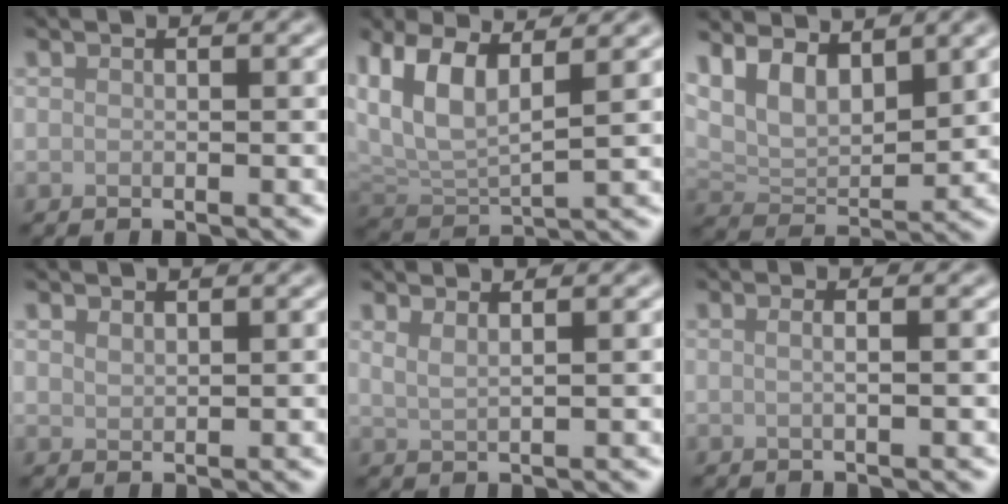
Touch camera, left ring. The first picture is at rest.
{"total": 6.3, "force": [3.0, 2.9, 4.7], "torque": [-0.101, 0.002, 0.055]}
{"total": 6.2, "force": [3.7, 3.3, 3.9], "torque": [-0.076, -0.003, 0.065]}
{"total": 1.0, "force": [0.8, 0.4, 0.3], "torque": [-0.010, 0.000, 0.019]}
{"total": 2.1, "force": [1.4, 0.8, 1.2], "torque": [-0.014, 0.002, 0.017]}
{"total": 2.4, "force": [0.6, 1.2, 2.0], "torque": [-0.009, 0.004, -0.014]}